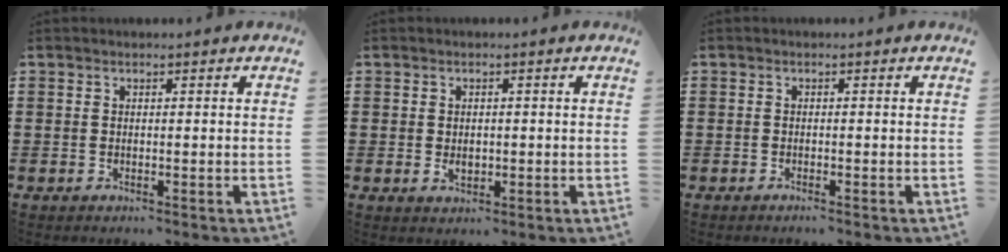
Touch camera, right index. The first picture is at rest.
{"total": 1.6, "force": [0.0, 1.1, 1.2], "torque": [-0.022, 0.006, -0.001]}
{"total": 0.6, "force": [-0.6, 0.0, 0.1], "torque": [-0.004, -0.002, -0.012]}